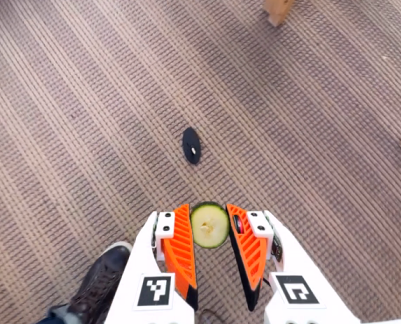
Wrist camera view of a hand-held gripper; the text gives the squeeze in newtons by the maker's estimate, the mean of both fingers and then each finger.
{"total": 8.6, "left": 8.5, "right": 8.7}